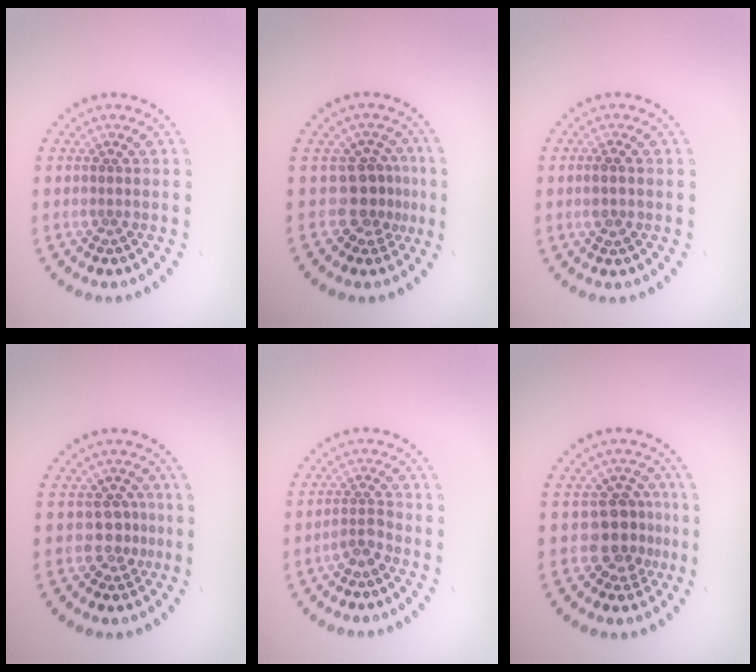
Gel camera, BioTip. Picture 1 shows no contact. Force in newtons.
{"total": 2.8, "press": 2.0, "slide": 1.9}
{"total": 1.4, "press": 1.3, "slide": 0.5}
{"total": 1.9, "press": 1.3, "slide": 1.4}
{"total": 1.7, "press": 1.2, "slide": 1.2}
{"total": 3.6, "press": 3.2, "slide": 1.7}